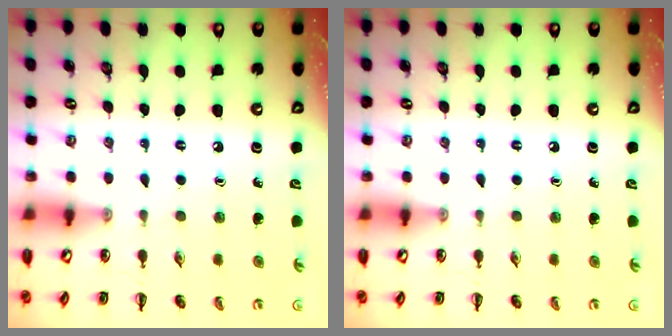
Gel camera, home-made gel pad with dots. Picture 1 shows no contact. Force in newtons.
{"total": 0.0}